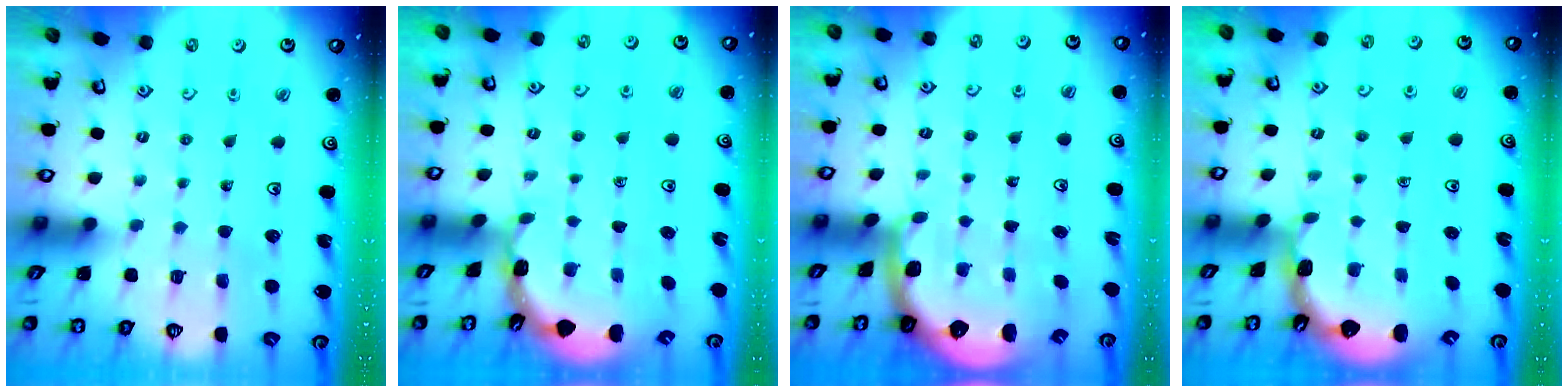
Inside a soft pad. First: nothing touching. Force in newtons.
{"total": 1.9, "press": 1.9, "slide": 0.1}
{"total": 2.4, "press": 2.3, "slide": 0.8}
{"total": 1.2, "press": 1.1, "slide": 0.1}